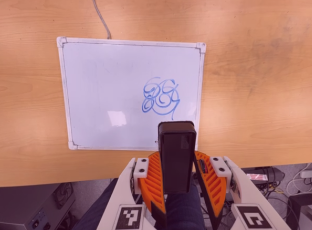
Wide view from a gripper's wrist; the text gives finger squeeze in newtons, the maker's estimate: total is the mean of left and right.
{"total": 4.6, "left": 4.4, "right": 4.9}